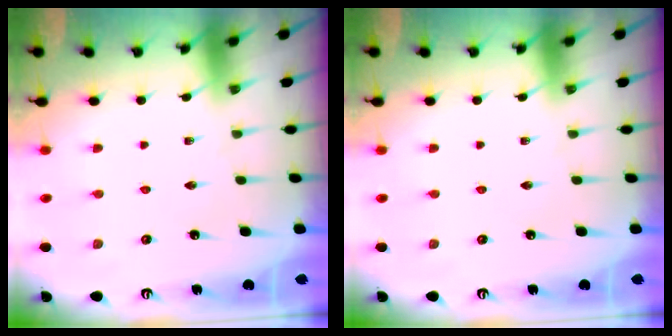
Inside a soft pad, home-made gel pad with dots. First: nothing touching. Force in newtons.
{"total": 0.0}